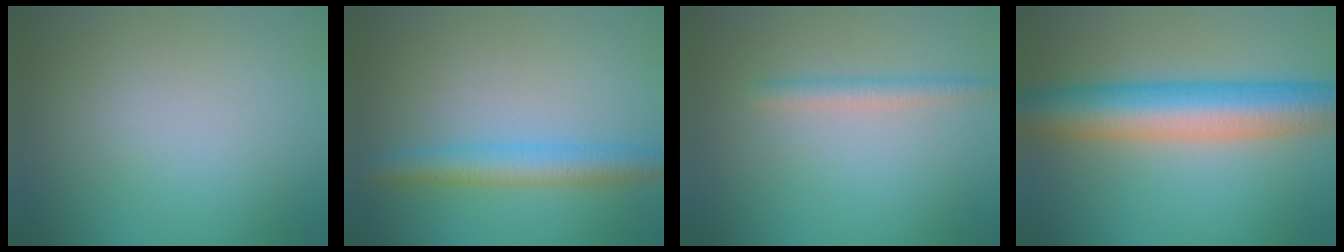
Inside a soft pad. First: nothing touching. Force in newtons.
{"total": 4.0, "press": 4.0, "slide": 0.2}
{"total": 1.8, "press": 1.8, "slide": 0.1}
{"total": 9.4, "press": 9.4, "slide": 0.3}